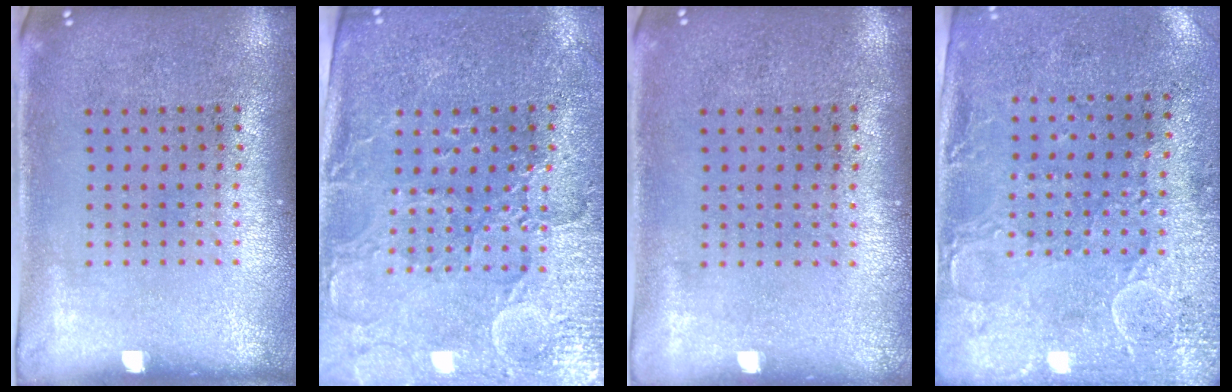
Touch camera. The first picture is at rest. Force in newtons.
{"total": 3.5, "press": 3.2, "slide": 1.3}
{"total": 0.0}
{"total": 3.0, "press": 2.3, "slide": 1.9}